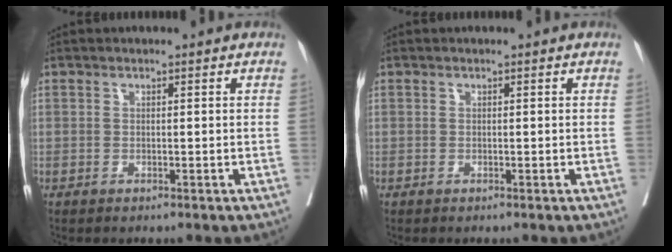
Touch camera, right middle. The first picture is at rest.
{"total": 0.0}